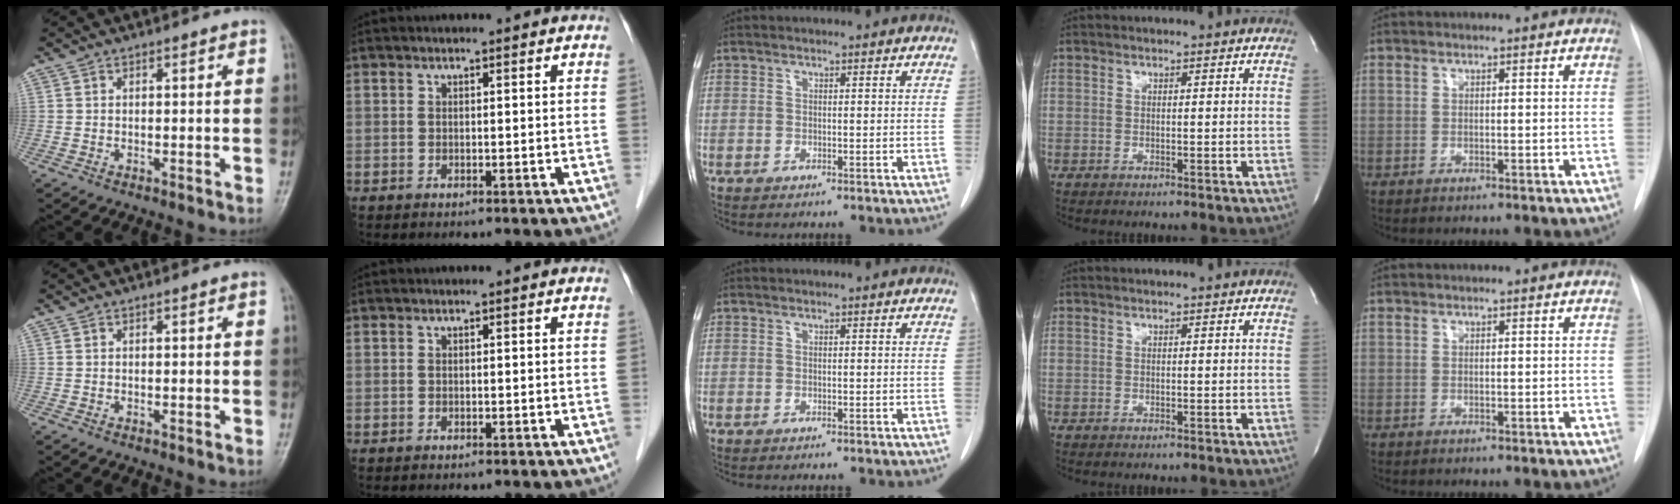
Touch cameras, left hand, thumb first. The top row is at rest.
{}